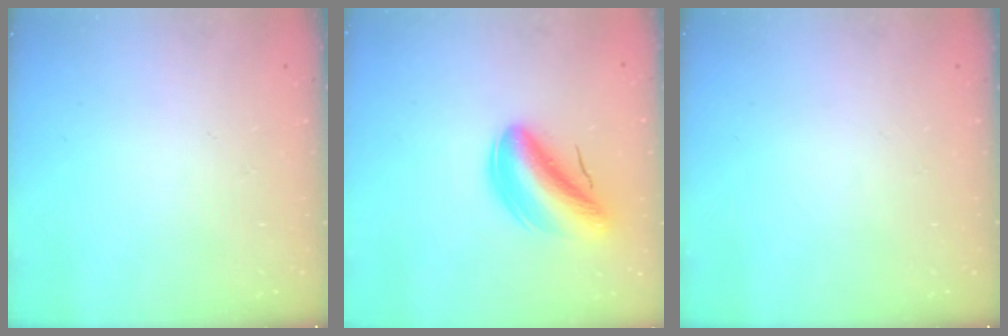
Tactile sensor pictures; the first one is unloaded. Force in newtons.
{"total": 9.9, "press": 9.4, "slide": 2.9}
{"total": 0.0}